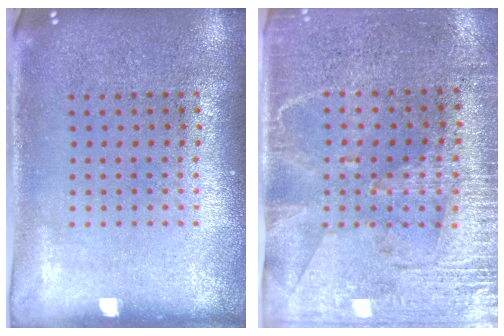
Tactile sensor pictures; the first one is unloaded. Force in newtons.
{"total": 3.0, "press": 2.7, "slide": 1.3}